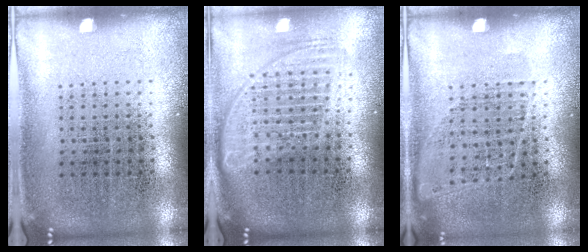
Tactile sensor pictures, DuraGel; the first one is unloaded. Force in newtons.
{"total": 1.8, "press": 1.5, "slide": 0.9}
{"total": 1.0, "press": 0.9, "slide": 0.6}